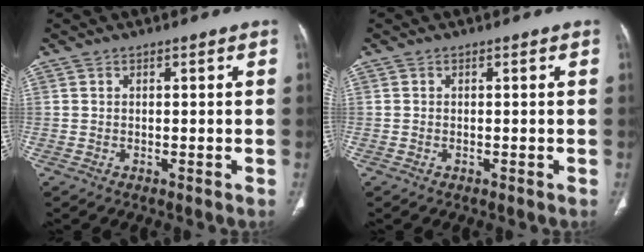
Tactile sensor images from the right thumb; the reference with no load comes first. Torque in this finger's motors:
{"motor_torque": [-0.26, 0.04, -0.18, -0.62, -0.05]}